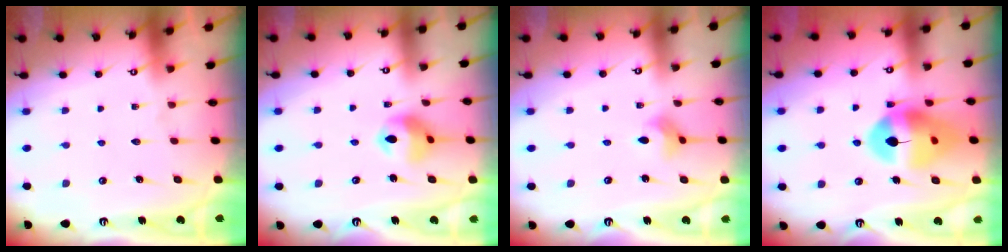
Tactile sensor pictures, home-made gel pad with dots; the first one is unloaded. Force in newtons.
{"total": 10.4, "press": 10.3, "slide": 1.3}
{"total": 3.9, "press": 3.9, "slide": 0.6}
{"total": 14.0, "press": 13.9, "slide": 1.5}